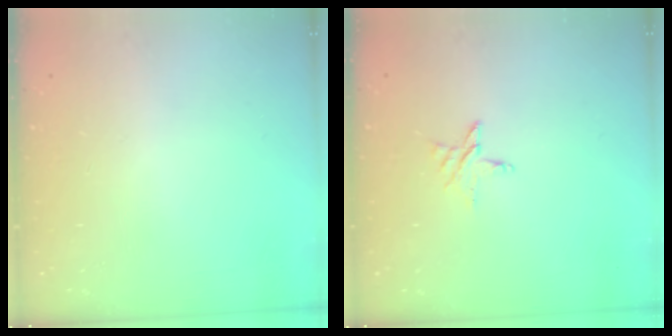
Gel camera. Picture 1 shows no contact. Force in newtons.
{"total": 4.9, "press": 4.8, "slide": 0.4}